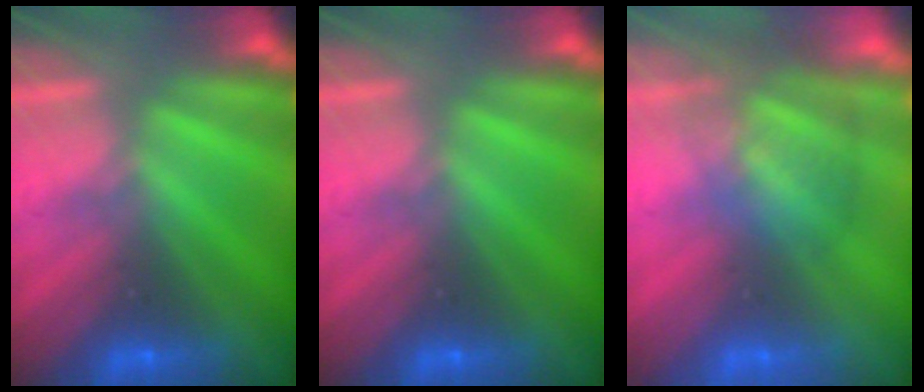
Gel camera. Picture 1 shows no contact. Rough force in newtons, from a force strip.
{"total": 0.0}
{"total": 3.9}